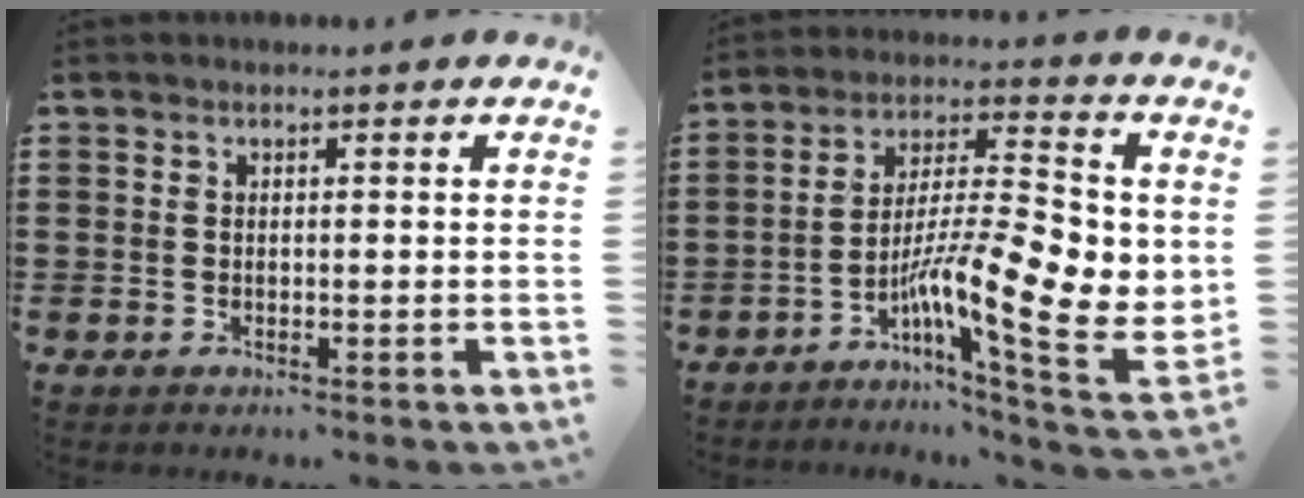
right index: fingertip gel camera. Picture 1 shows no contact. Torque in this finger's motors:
{"motor_torque": [2.14, 0.00, 1.06, 0.21]}